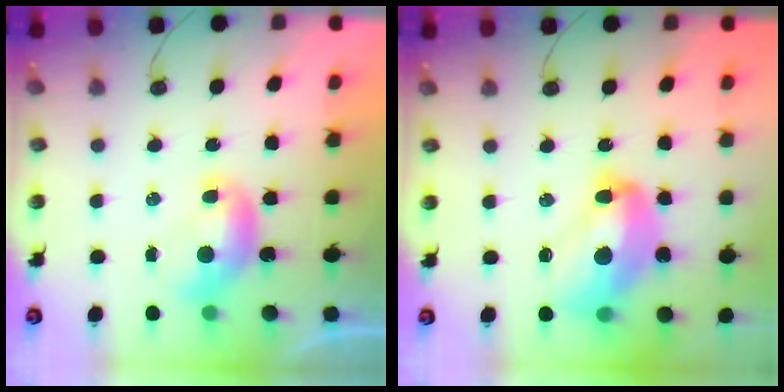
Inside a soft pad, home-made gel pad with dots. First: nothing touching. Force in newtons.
{"total": 10.9, "press": 10.7, "slide": 1.7}